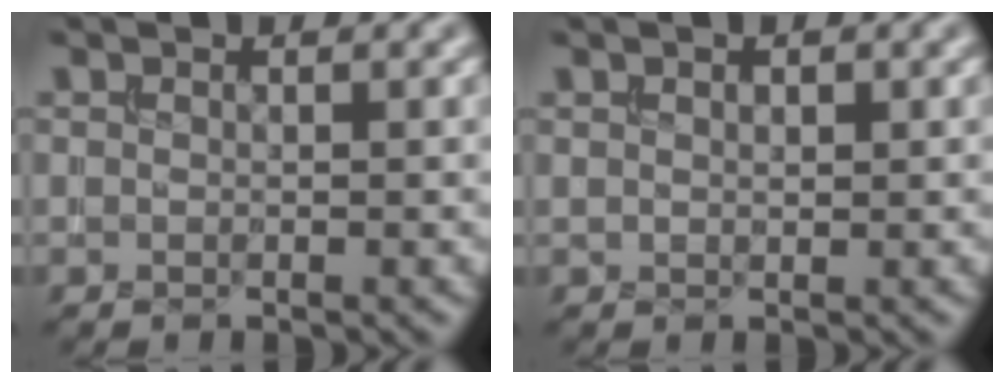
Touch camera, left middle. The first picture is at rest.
{"total": 0.8, "force": [0.5, 0.3, 0.6], "torque": [-0.011, 0.002, 0.009]}